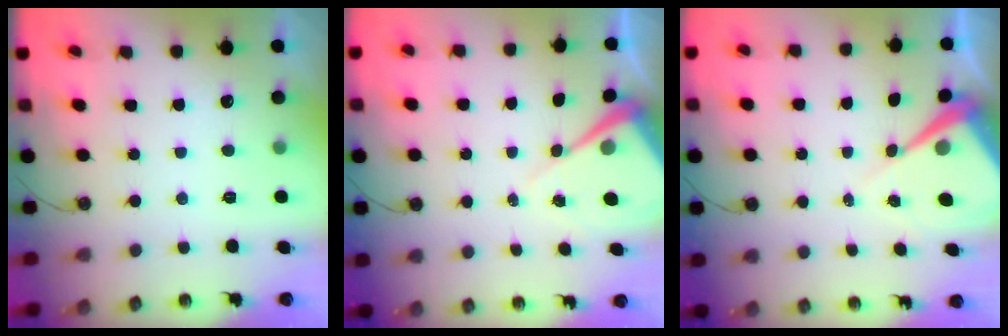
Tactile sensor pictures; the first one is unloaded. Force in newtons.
{"total": 7.5, "press": 7.5, "slide": 0.5}
{"total": 7.2, "press": 7.2, "slide": 0.6}